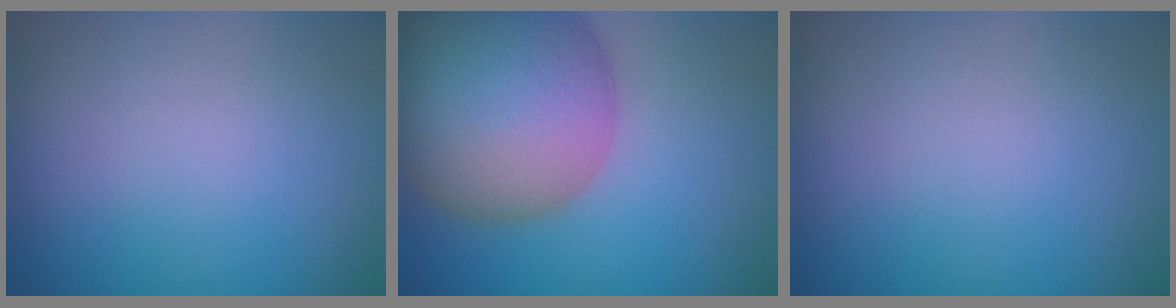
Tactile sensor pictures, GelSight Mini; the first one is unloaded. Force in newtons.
{"total": 13.0, "press": 13.0, "slide": 0.5}
{"total": 0.0}